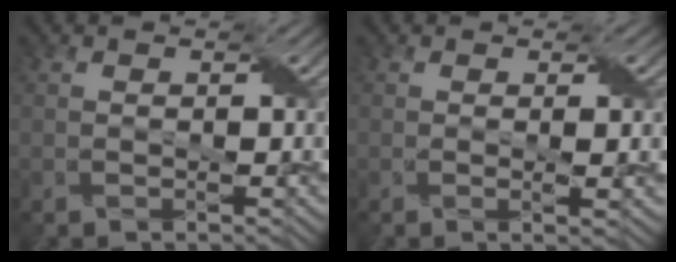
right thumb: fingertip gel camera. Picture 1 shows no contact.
{"total": 1.9, "force": [0.2, 0.1, 1.9], "torque": [-0.036, 0.001, 0.003]}